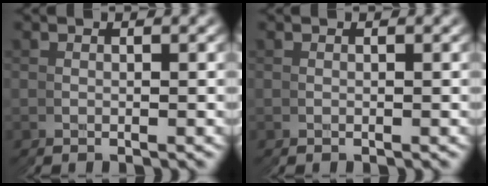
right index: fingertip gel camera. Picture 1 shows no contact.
{"total": 0.0}